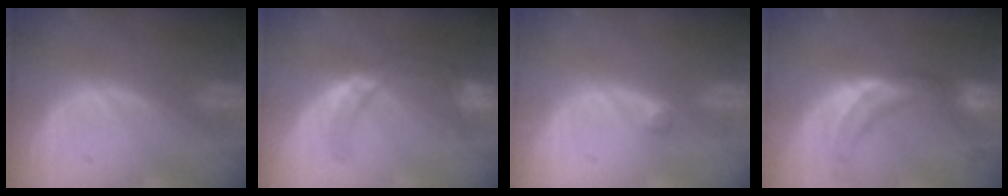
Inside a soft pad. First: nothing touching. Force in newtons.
{"total": 7.3, "press": 6.5, "slide": 3.3}
{"total": 1.3, "press": 1.1, "slide": 0.6}
{"total": 10.9, "press": 9.4, "slide": 5.4}